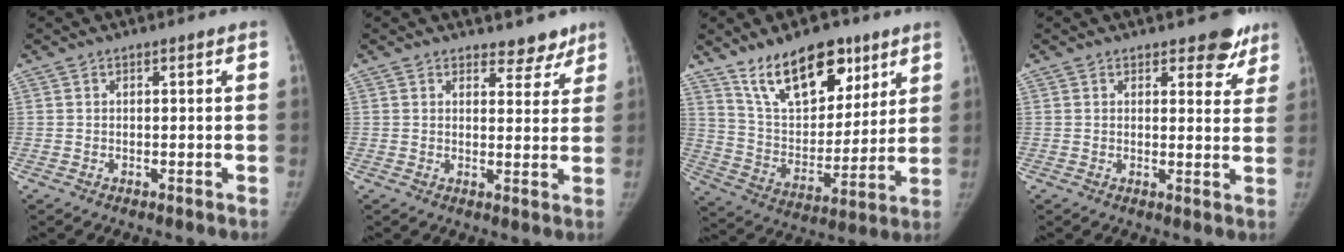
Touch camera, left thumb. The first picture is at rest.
{"total": 4.7, "force": [3.9, 2.5, 0.9], "torque": [0.020, -0.028, 0.045]}
{"total": 18.7, "force": [11.8, 9.6, 10.8], "torque": [-0.121, -0.062, 0.212]}
{"total": 5.7, "force": [4.2, 2.8, 2.5], "torque": [0.007, -0.026, 0.046]}